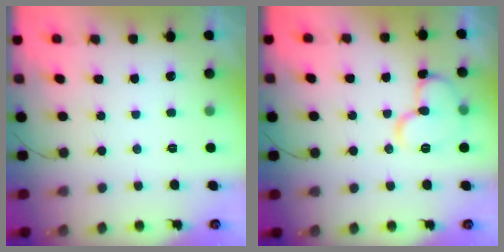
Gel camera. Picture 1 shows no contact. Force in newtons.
{"total": 11.3, "press": 11.1, "slide": 1.6}